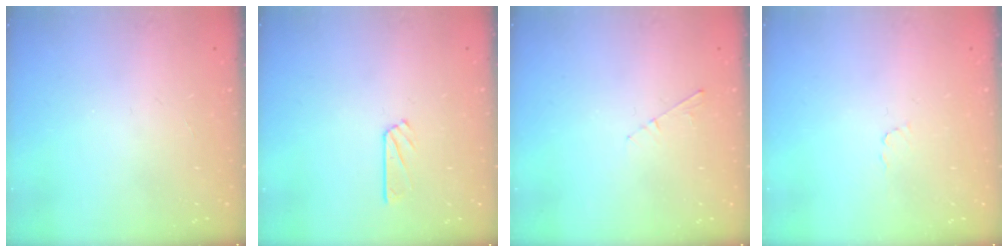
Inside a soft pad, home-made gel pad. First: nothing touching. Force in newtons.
{"total": 3.3, "press": 3.3, "slide": 0.3}
{"total": 2.8, "press": 2.8, "slide": 0.4}
{"total": 3.3, "press": 3.3, "slide": 0.2}